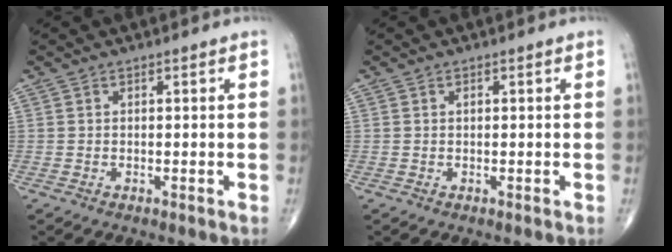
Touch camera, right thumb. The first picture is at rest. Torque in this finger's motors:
{"motor_torque": [-0.11, 0.24, 0.12, 0.06, 0.01]}